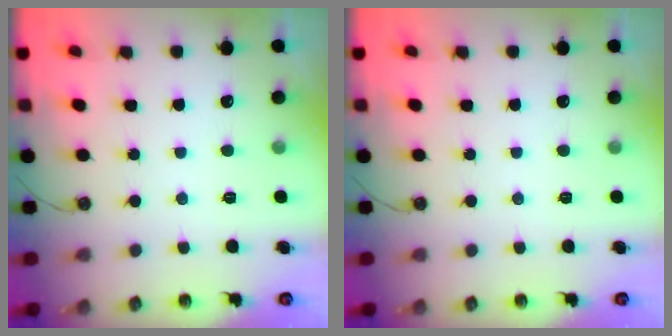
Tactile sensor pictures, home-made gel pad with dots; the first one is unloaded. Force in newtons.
{"total": 0.0}